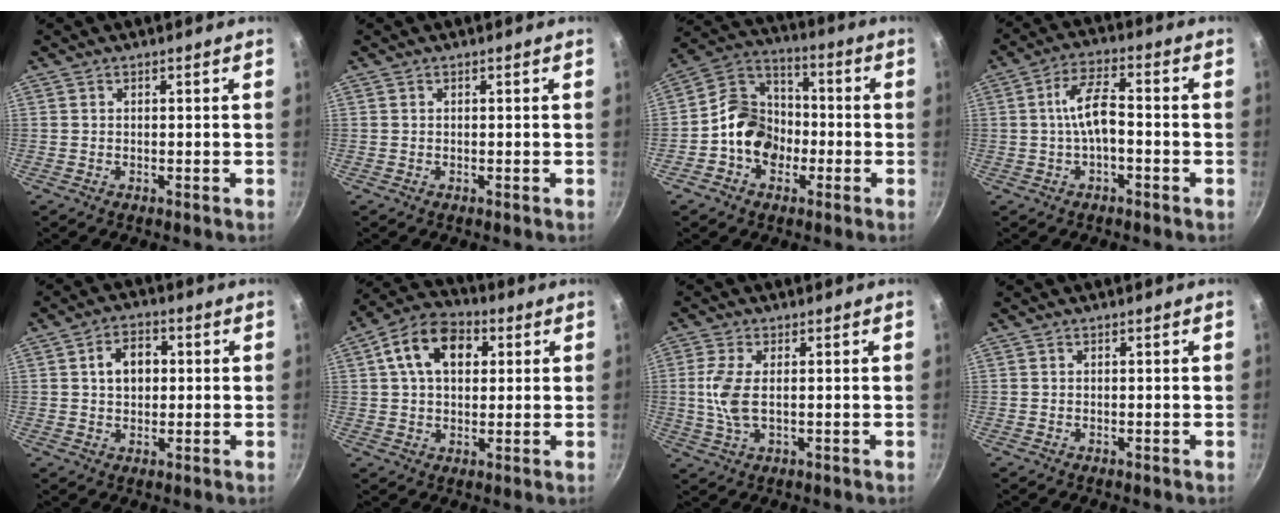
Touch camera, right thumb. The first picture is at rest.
{"total": 0.0}
{"total": 12.2, "force": [-2.8, 9.9, 6.6], "torque": [-0.080, 0.042, -0.069]}
{"total": 6.9, "force": [-1.2, 2.8, 6.2], "torque": [-0.113, 0.031, -0.027]}
{"total": 6.6, "force": [1.1, 4.7, 4.5], "torque": [-0.048, 0.010, 0.015]}
{"total": 12.5, "force": [3.6, 8.4, 8.6], "torque": [-0.123, 0.013, 0.046]}
{"total": 6.5, "force": [0.4, 3.0, 5.8], "torque": [-0.134, 0.001, 0.007]}
{"total": 0.0}